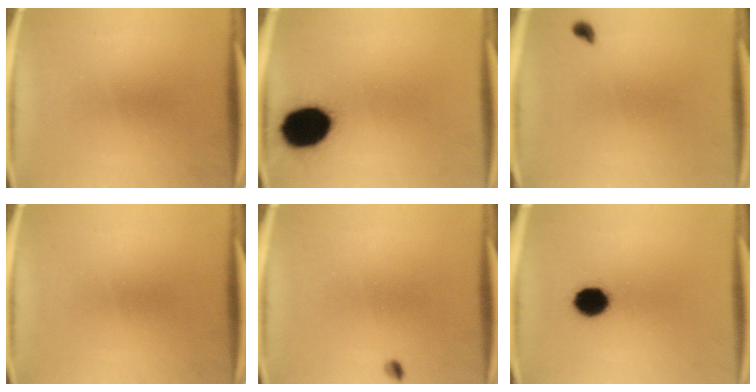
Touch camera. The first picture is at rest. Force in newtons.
{"total": 16.1}
{"total": 1.4}
{"total": 0.0}
{"total": 1.0}
{"total": 8.0}